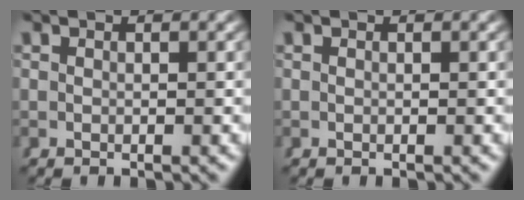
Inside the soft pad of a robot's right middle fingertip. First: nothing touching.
{"total": 0.0}